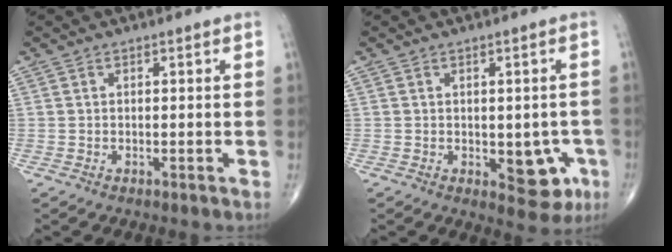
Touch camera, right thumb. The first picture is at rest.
{"total": 7.4, "force": [-1.9, 4.0, 5.9], "torque": [-0.038, 0.003, -0.013]}